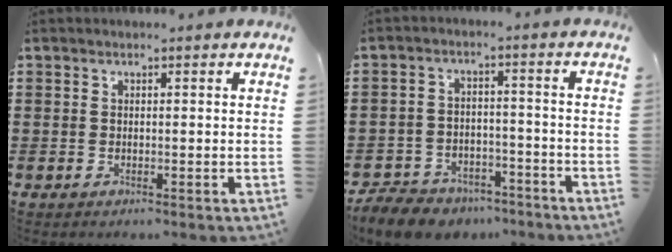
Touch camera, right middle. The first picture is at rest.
{"total": 6.7, "force": [-6.4, 1.7, 1.0], "torque": [-0.029, 0.014, -0.130]}